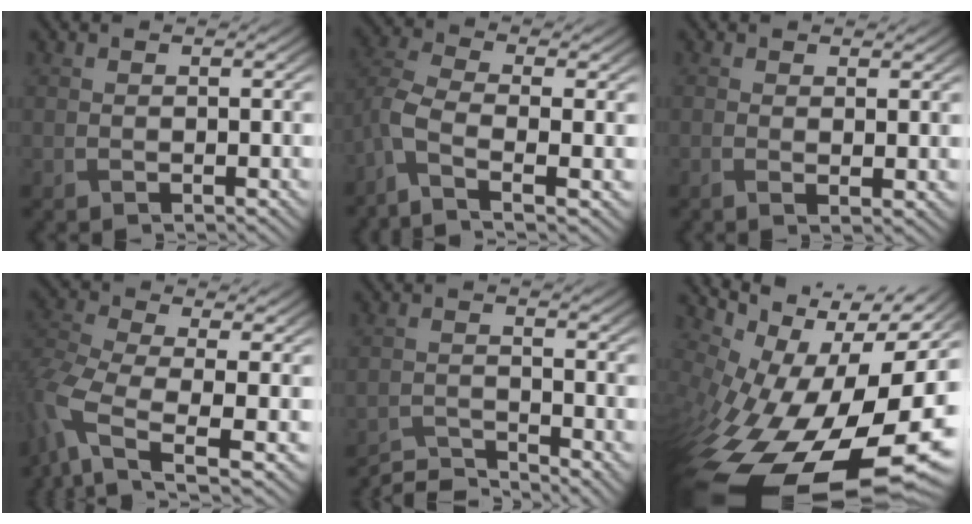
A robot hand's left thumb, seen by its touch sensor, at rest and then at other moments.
{"total": 5.3, "force": [-2.9, 1.4, 4.3], "torque": [-0.099, 0.001, -0.073]}
{"total": 1.2, "force": [0.8, 0.1, 0.9], "torque": [-0.017, 0.005, 0.006]}
{"total": 7.2, "force": [-2.9, 2.9, 5.9], "torque": [-0.153, -0.017, -0.068]}
{"total": 4.4, "force": [-4.1, 0.6, 1.5], "torque": [-0.039, -0.002, -0.077]}
{"total": 15.9, "force": [-3.1, 7.8, 13.5], "torque": [-0.253, -0.026, -0.043]}